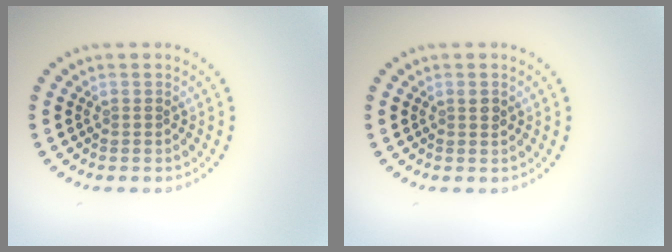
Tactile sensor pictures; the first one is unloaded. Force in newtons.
{"total": 0.8, "press": 0.8, "slide": 0.3}